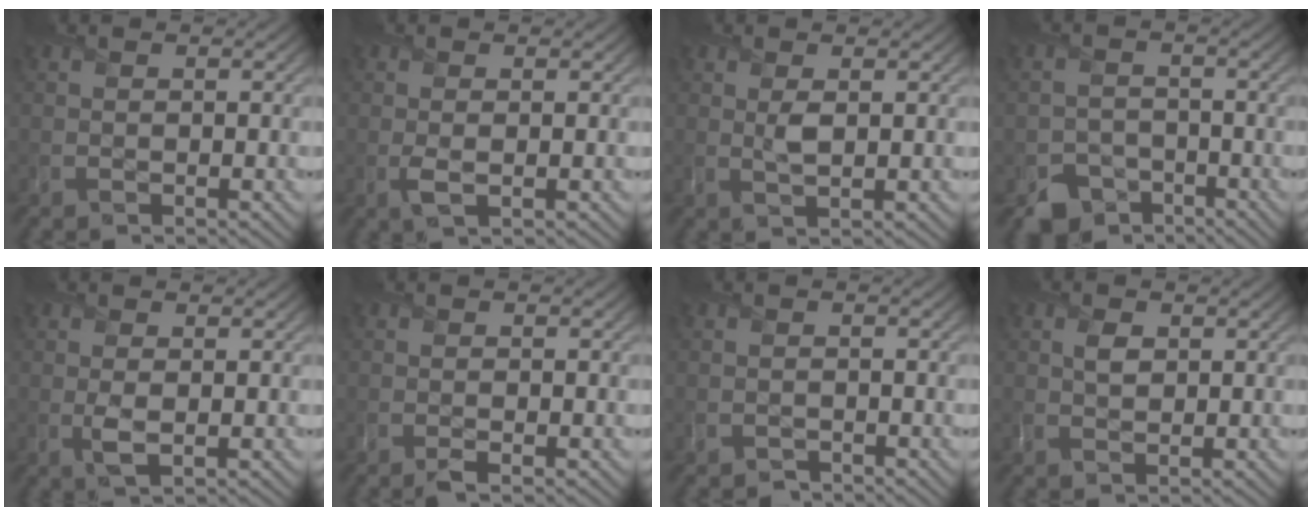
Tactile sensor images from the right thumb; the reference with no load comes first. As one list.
[{"total": 1.3, "force": [0.0, 0.6, 1.2], "torque": [-0.029, -0.003, 0.000]}, {"total": 1.7, "force": [0.7, 0.6, 1.4], "torque": [-0.028, -0.003, 0.014]}, {"total": 4.6, "force": [-3.4, 3.0, 0.9], "torque": [-0.011, -0.007, -0.063]}, {"total": 1.8, "force": [0.2, 0.8, 1.6], "torque": [-0.037, -0.004, 0.005]}, {"total": 0.9, "force": [-0.5, 0.2, 0.7], "torque": [-0.012, -0.003, -0.009]}, {"total": 0.9, "force": [-0.7, 0.4, -0.1], "torque": [0.003, -0.003, -0.017]}, {"total": 1.8, "force": [0.8, 1.2, 1.1], "torque": [-0.022, -0.001, 0.014]}]